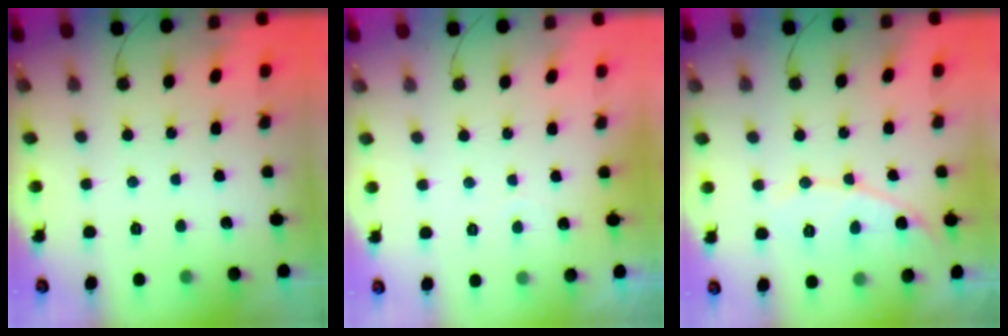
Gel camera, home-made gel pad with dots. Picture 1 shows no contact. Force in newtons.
{"total": 1.7, "press": 1.6, "slide": 0.0}
{"total": 8.3, "press": 8.3, "slide": 0.3}